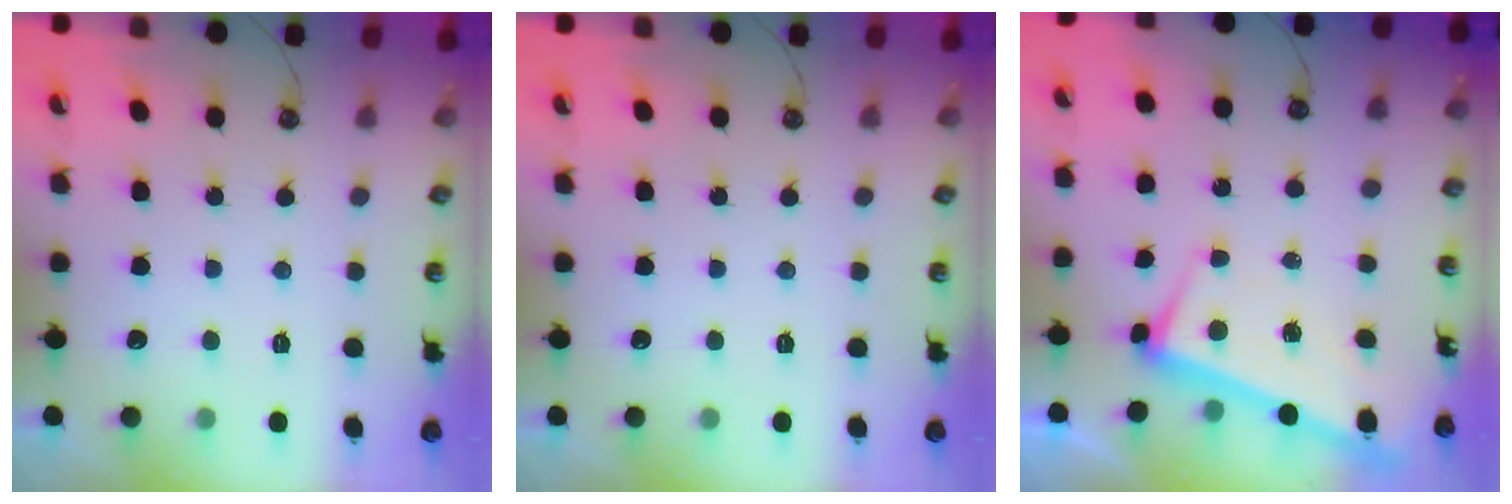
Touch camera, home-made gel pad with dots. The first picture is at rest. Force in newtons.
{"total": 0.0}
{"total": 3.4, "press": 3.4, "slide": 0.6}